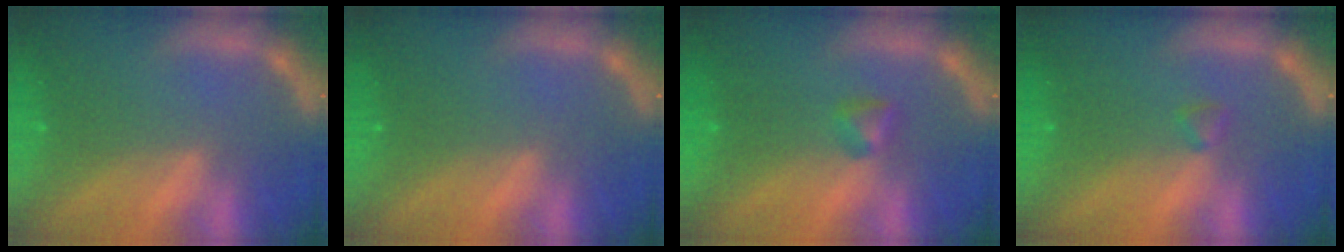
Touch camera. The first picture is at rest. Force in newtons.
{"total": 0.0}
{"total": 1.4}
{"total": 0.9}